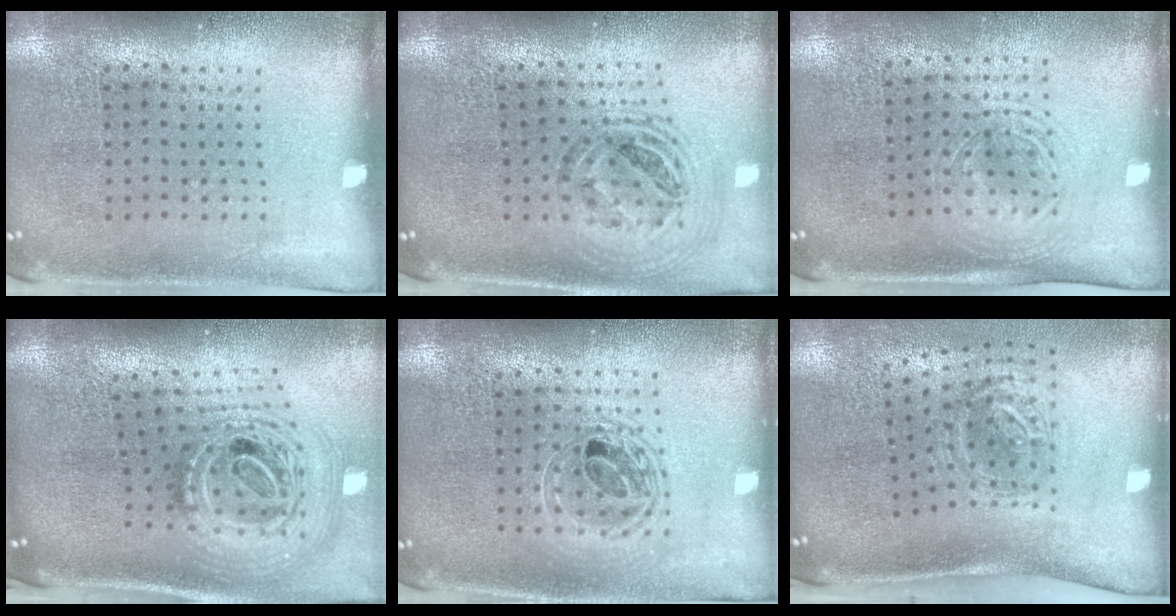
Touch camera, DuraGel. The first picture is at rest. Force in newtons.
{"total": 1.2, "press": 1.1, "slide": 0.4}
{"total": 1.5, "press": 1.3, "slide": 0.7}
{"total": 2.9, "press": 2.0, "slide": 2.2}
{"total": 1.7, "press": 1.4, "slide": 0.9}
{"total": 1.7, "press": 1.2, "slide": 1.2}